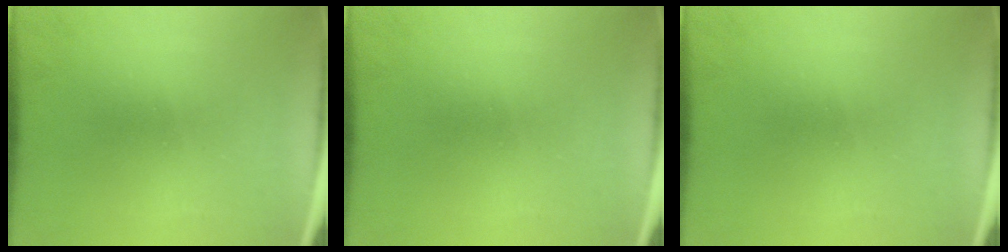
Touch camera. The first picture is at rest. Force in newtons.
{"total": 0.0}
{"total": 0.0}